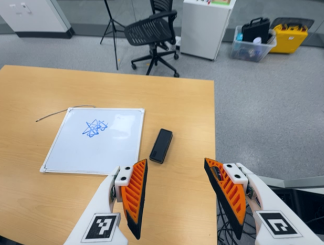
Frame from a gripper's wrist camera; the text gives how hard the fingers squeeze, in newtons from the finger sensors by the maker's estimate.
{"total": 0.0}